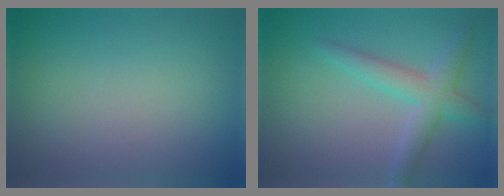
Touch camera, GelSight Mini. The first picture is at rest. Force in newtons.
{"total": 3.5, "press": 3.5, "slide": 0.1}